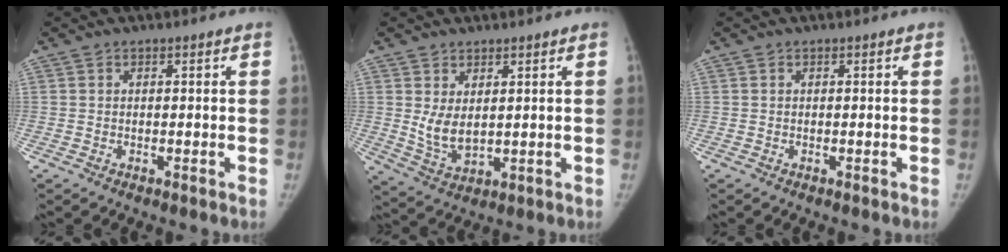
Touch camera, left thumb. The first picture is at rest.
{"total": 5.7, "force": [1.5, 3.2, 4.5], "torque": [-0.076, -0.020, 0.043]}
{"total": 0.0}